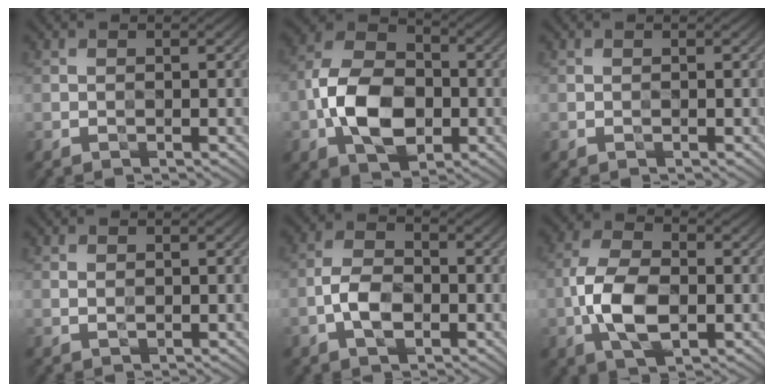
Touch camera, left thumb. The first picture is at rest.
{"total": 11.4, "force": [-2.8, 7.5, 8.1], "torque": [-0.177, -0.001, -0.062]}
{"total": 0.0}
{"total": 0.6, "force": [0.2, 0.4, 0.3], "torque": [-0.008, -0.001, 0.005]}
{"total": 5.3, "force": [-1.8, 2.9, 4.0], "torque": [-0.085, 0.003, -0.043]}
{"total": 8.9, "force": [-2.0, 4.8, 7.2], "torque": [-0.162, 0.003, -0.044]}